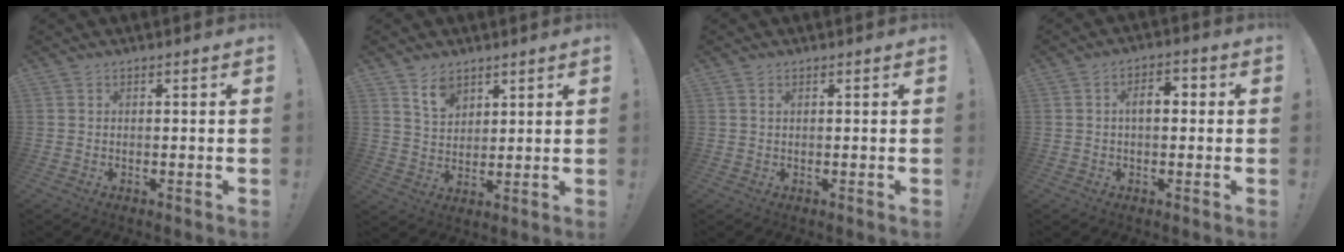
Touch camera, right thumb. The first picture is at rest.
{"total": 7.5, "force": [5.2, 4.4, 3.0], "torque": [-0.054, -0.024, 0.098]}
{"total": 0.8, "force": [0.4, 0.4, 0.5], "torque": [-0.011, 0.001, 0.007]}
{"total": 5.7, "force": [0.3, 3.2, 4.7], "torque": [-0.074, 0.012, 0.001]}